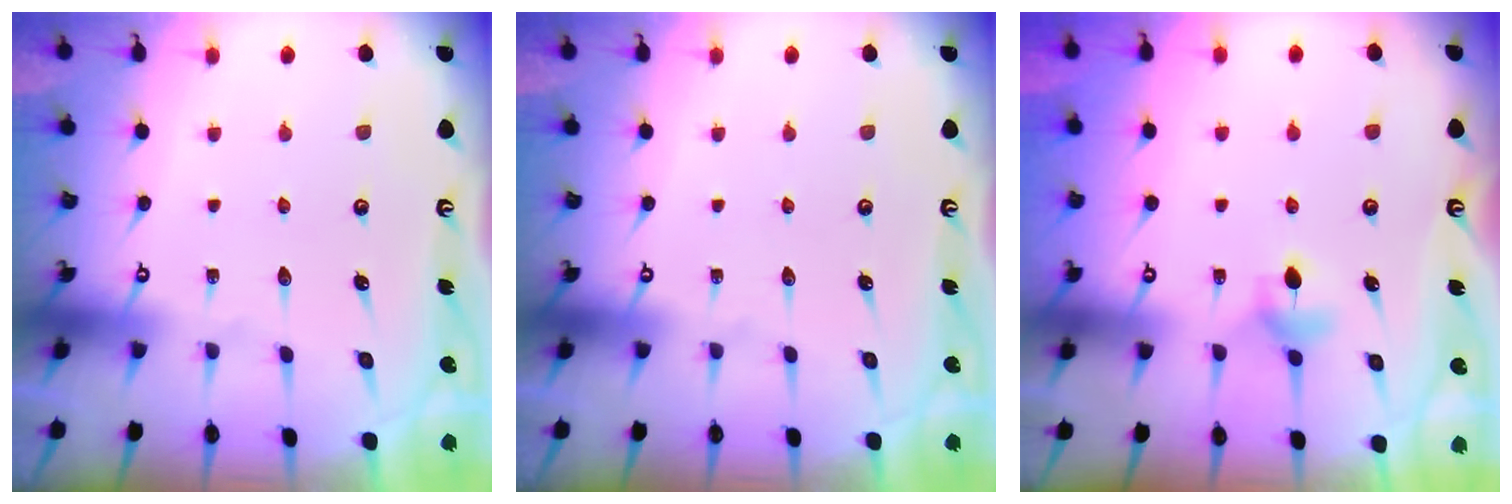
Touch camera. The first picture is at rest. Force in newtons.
{"total": 0.0}
{"total": 5.2, "press": 5.1, "slide": 0.7}